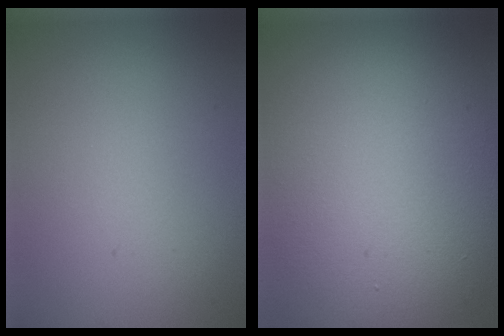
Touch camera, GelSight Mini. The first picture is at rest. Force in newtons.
{"total": 15.6, "press": 15.6, "slide": 1.1}